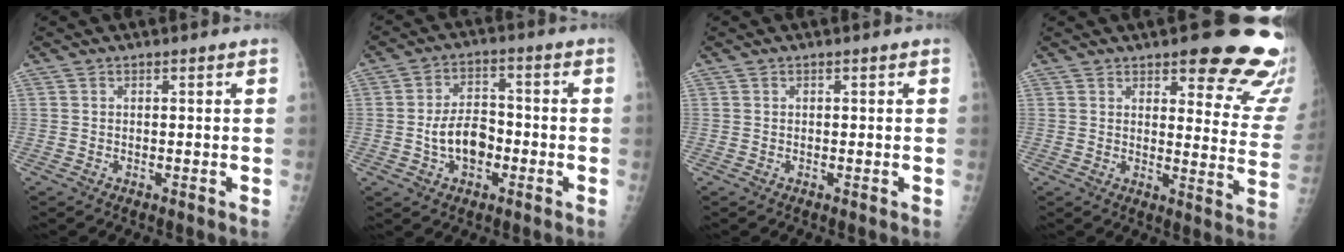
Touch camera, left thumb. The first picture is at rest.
{"total": 8.0, "force": [-2.0, 5.3, 5.7], "torque": [-0.080, 0.022, -0.038]}
{"total": 0.0}
{"total": 18.8, "force": [13.3, 6.1, 11.8], "torque": [-0.095, -0.080, 0.147]}